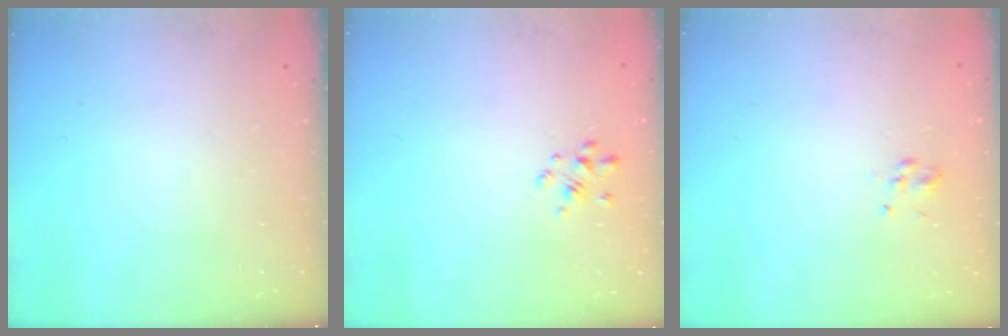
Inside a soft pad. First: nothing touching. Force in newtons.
{"total": 2.3, "press": 2.1, "slide": 0.8}
{"total": 2.3, "press": 2.0, "slide": 1.1}